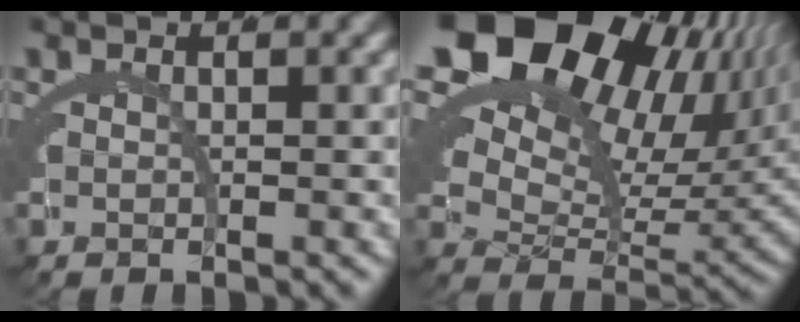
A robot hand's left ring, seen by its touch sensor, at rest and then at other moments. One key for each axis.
{"total": 16.2, "fx": 4.7, "fy": 10.3, "fz": 11.6, "tx": -0.197, "ty": 0.010, "tz": 0.063}